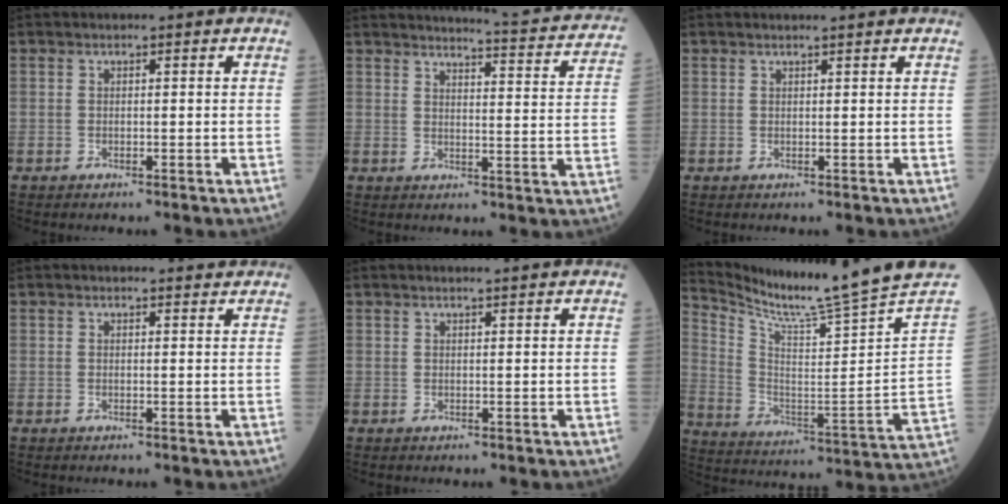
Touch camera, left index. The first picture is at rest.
{"total": 16.2, "force": [15.5, 0.5, 4.7], "torque": [-0.055, -0.072, 0.160]}
{"total": 1.9, "force": [1.7, -0.3, 0.6], "torque": [-0.011, 0.004, 0.024]}
{"total": 1.7, "force": [1.7, 0.1, 0.0], "torque": [-0.009, -0.003, 0.016]}
{"total": 2.6, "force": [2.4, -0.3, 0.9], "torque": [-0.014, 0.008, 0.030]}
{"total": 19.5, "force": [17.4, -3.3, 8.3], "torque": [-0.157, -0.112, 0.262]}